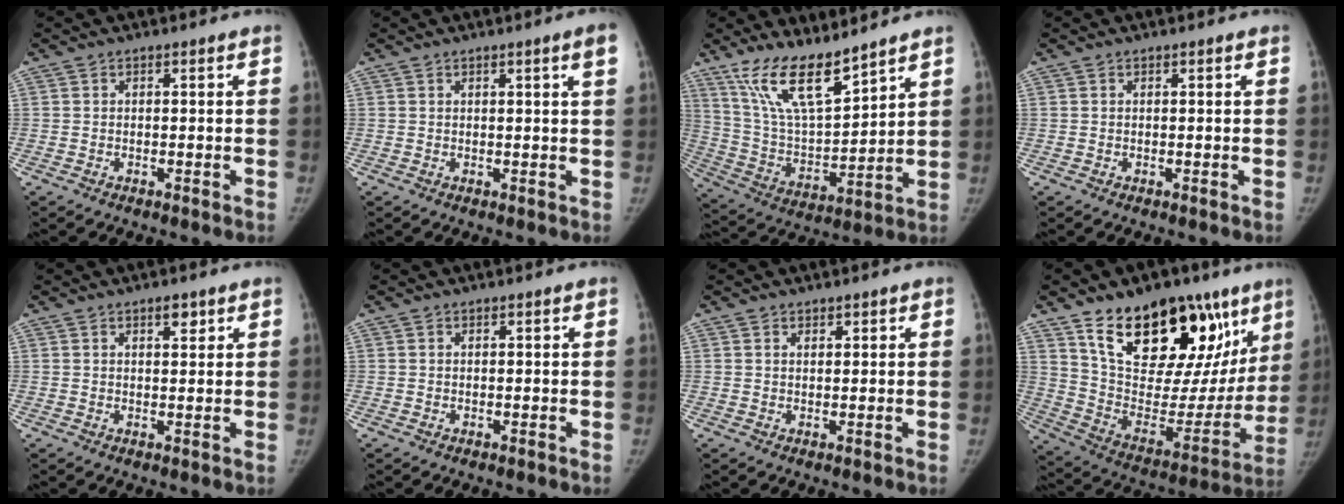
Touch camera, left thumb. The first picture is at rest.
{"total": 2.9, "force": [1.4, -0.3, 2.5], "torque": [-0.036, -0.007, 0.020]}
{"total": 14.9, "force": [11.3, 3.9, 8.9], "torque": [-0.145, -0.064, 0.227]}
{"total": 0.0}
{"total": 2.4, "force": [1.5, 1.0, 1.6], "torque": [-0.017, -0.009, 0.024]}
{"total": 0.0}
{"total": 1.2, "force": [0.9, 0.6, 0.5], "torque": [0.000, -0.005, 0.012]}
{"total": 31.0, "force": [17.6, 15.9, 19.9], "torque": [-0.250, -0.040, 0.285]}